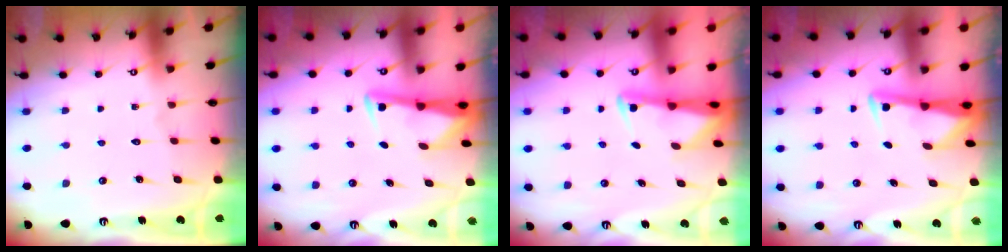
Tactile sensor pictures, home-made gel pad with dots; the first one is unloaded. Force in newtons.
{"total": 2.9, "press": 2.9, "slide": 0.4}
{"total": 2.3, "press": 2.2, "slide": 0.5}
{"total": 2.9, "press": 2.9, "slide": 0.4}